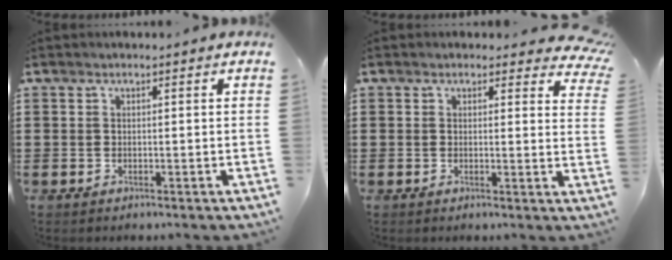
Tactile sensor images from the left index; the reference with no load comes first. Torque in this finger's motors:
{"motor_torque": [0.01, -0.45, -0.13, -0.21]}